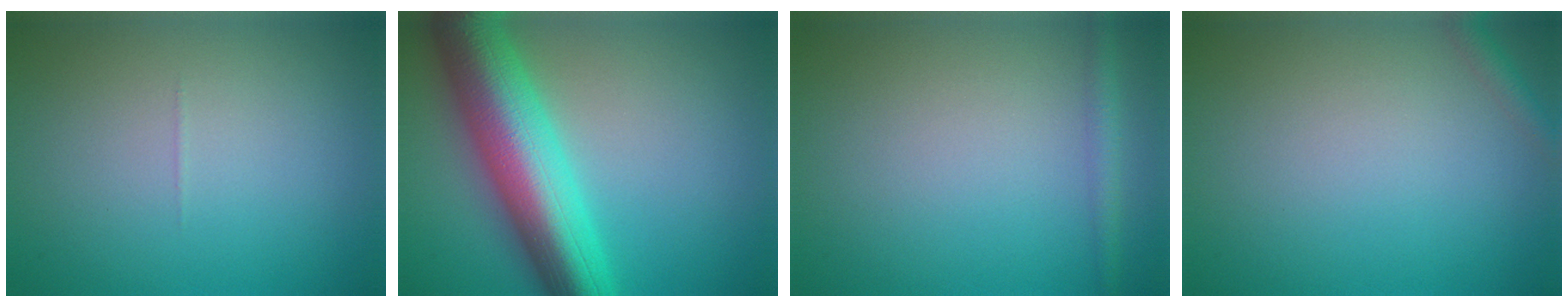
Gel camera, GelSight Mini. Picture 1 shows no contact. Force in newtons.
{"total": 11.4, "press": 11.4, "slide": 0.2}
{"total": 1.6, "press": 1.6, "slide": 0.1}
{"total": 1.4, "press": 1.3, "slide": 0.1}